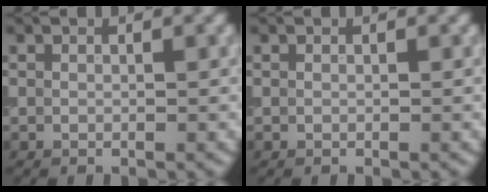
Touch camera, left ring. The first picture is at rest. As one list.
[{"total": 0.0}]